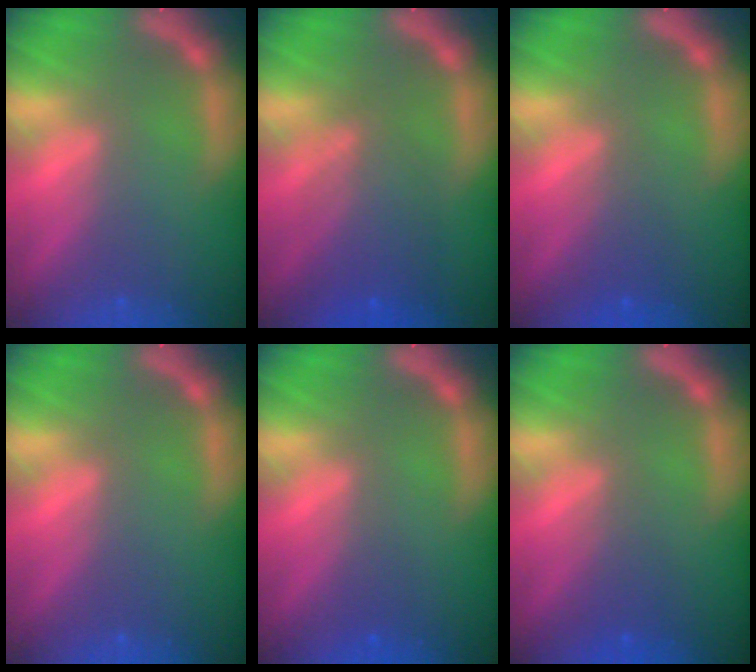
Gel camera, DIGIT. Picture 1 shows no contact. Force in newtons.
{"total": 5.1}
{"total": 2.0}
{"total": 0.0}
{"total": 1.0}
{"total": 2.0}